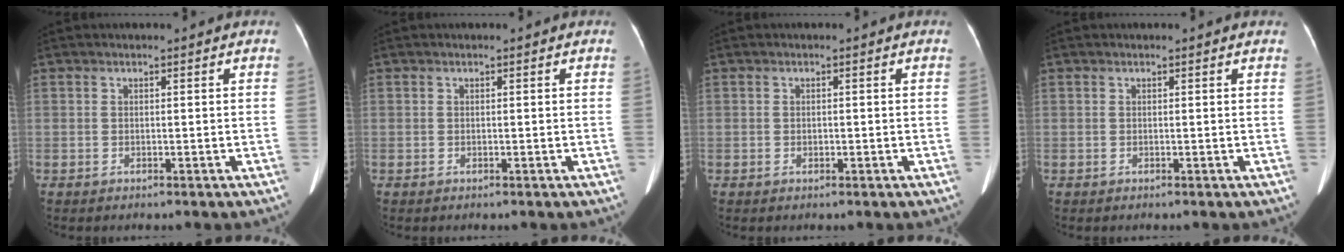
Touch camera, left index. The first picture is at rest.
{"total": 0.0}
{"total": 0.7, "force": [-0.2, 0.5, 0.4], "torque": [-0.009, 0.000, -0.003]}
{"total": 0.0}